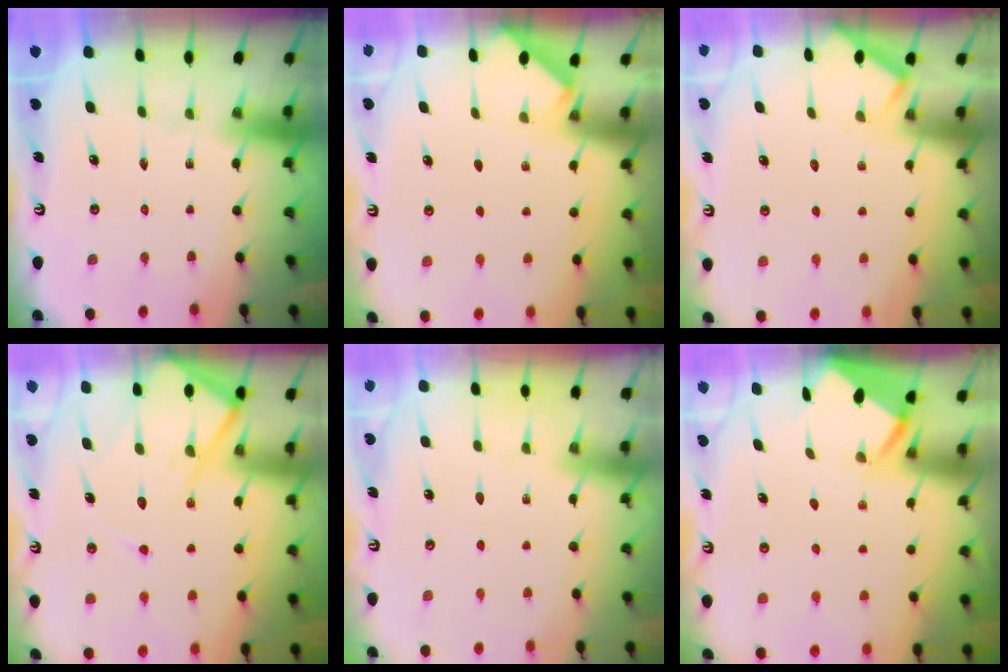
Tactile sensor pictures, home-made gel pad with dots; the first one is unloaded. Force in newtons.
{"total": 2.8, "press": 2.7, "slide": 0.4}
{"total": 4.5, "press": 4.5, "slide": 0.5}
{"total": 13.1, "press": 13.1, "slide": 1.3}
{"total": 2.5, "press": 2.5, "slide": 0.4}
{"total": 2.7, "press": 2.7, "slide": 0.3}